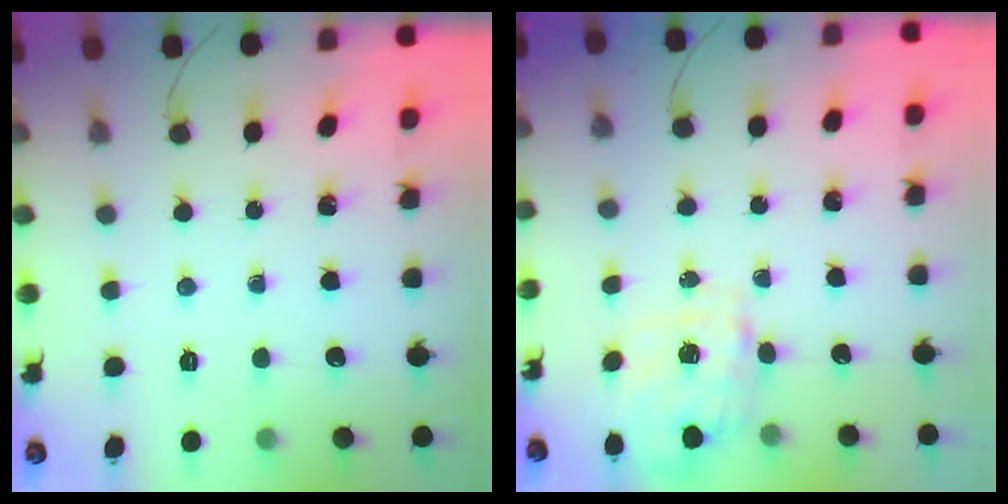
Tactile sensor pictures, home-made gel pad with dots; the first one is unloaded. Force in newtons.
{"total": 3.8, "press": 3.8, "slide": 0.8}